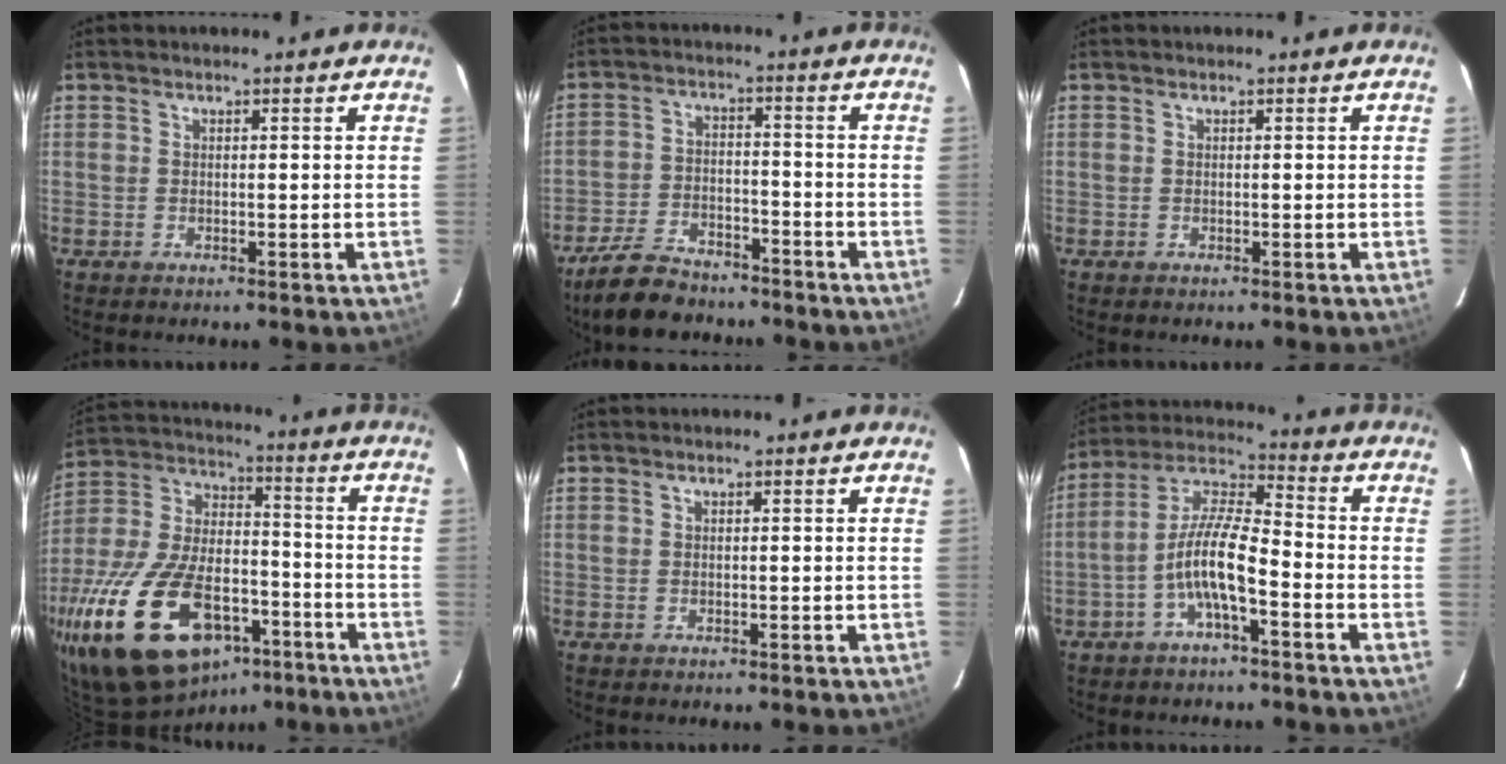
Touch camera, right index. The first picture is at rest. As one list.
[{"total": 15.6, "force": [-12.7, 6.1, 6.7], "torque": [-0.153, -0.001, -0.209]}, {"total": 0.0}, {"total": 28.4, "force": [-15.6, 14.4, 18.8], "torque": [-0.379, -0.015, -0.247]}, {"total": 0.0}, {"total": 9.3, "force": [-4.0, 2.1, 8.1], "torque": [-0.175, 0.011, -0.078]}]